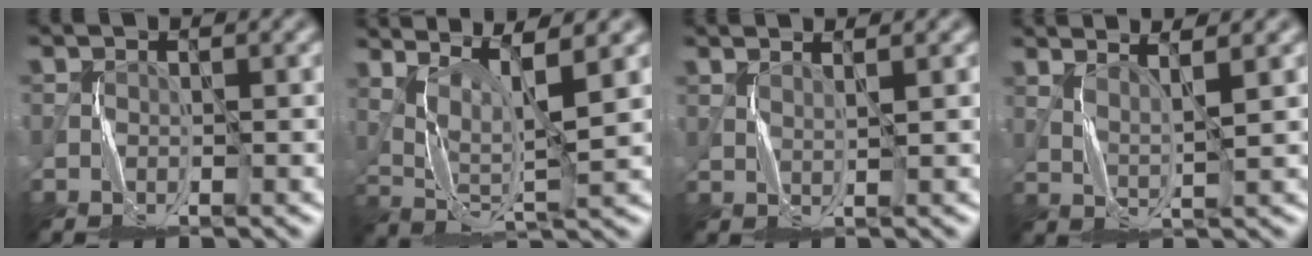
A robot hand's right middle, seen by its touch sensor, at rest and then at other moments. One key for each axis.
{"total": 5.8, "fx": 3.5, "fy": 0.7, "fz": 4.6, "tx": -0.088, "ty": -0.003, "tz": 0.075}
{"total": 1.5, "fx": 1.4, "fy": -0.2, "fz": 0.5, "tx": -0.008, "ty": -0.006, "tz": 0.023}
{"total": 2.6, "fx": 2.2, "fy": -0.2, "fz": 1.4, "tx": -0.036, "ty": -0.007, "tz": 0.046}